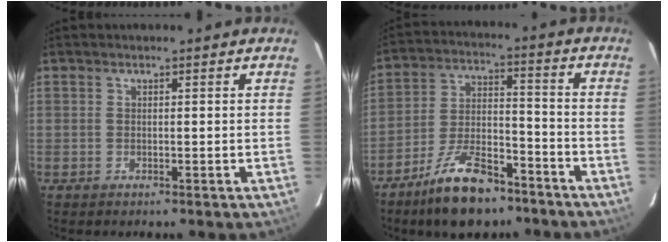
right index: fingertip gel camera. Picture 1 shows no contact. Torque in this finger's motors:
{"motor_torque": [1.06, -1.08, 0.47, 0.06]}